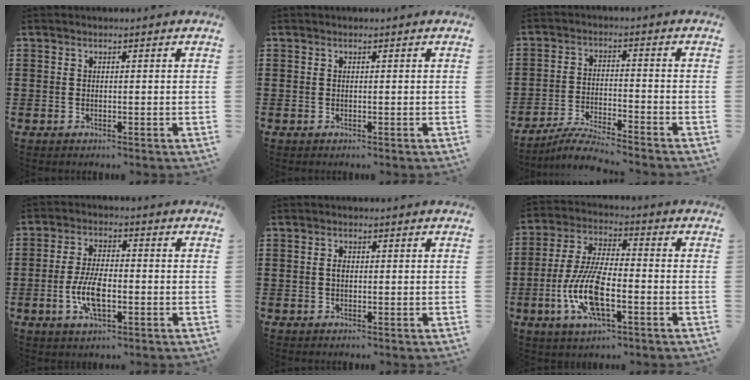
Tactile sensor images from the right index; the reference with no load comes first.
{"total": 0.0}
{"total": 5.0, "force": [-4.8, -0.1, 1.4], "torque": [-0.038, -0.006, -0.098]}
{"total": 7.1, "force": [-1.8, 3.0, 6.1], "torque": [-0.139, -0.002, -0.040]}
{"total": 1.3, "force": [0.0, 0.7, 1.1], "torque": [-0.023, 0.003, -0.001]}
{"total": 11.2, "force": [-3.6, 4.1, 9.8], "torque": [-0.220, -0.008, -0.071]}